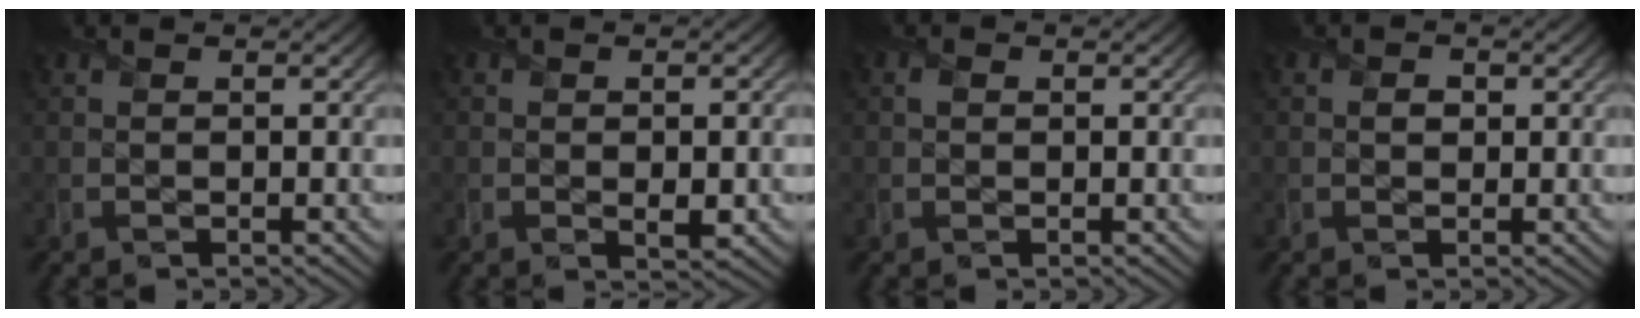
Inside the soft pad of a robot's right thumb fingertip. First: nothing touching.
{"total": 2.5, "force": [-0.6, 1.4, 2.0], "torque": [-0.027, -0.009, -0.003]}
{"total": 0.7, "force": [0.2, 0.6, 0.2], "torque": [-0.007, 0.000, 0.001]}
{"total": 1.0, "force": [0.1, 0.9, 0.5], "torque": [-0.007, -0.002, 0.000]}